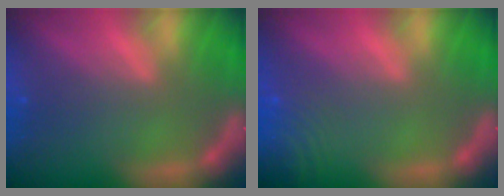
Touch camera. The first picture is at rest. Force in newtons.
{"total": 6.1}